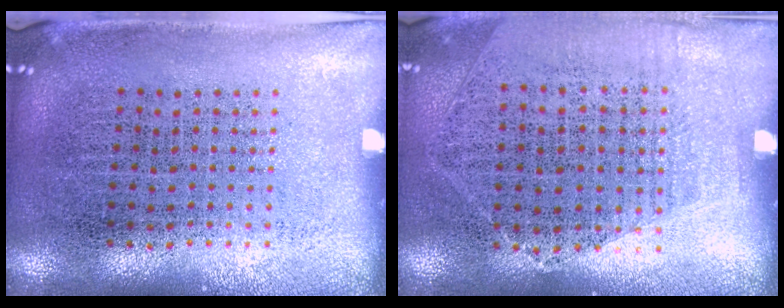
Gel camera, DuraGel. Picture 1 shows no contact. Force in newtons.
{"total": 1.2, "press": 1.0, "slide": 0.6}